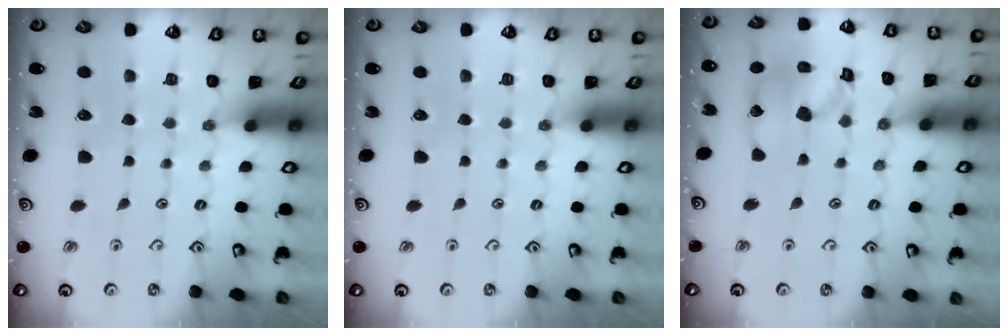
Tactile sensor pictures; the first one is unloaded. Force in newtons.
{"total": 0.0}
{"total": 15.2, "press": 15.0, "slide": 2.1}